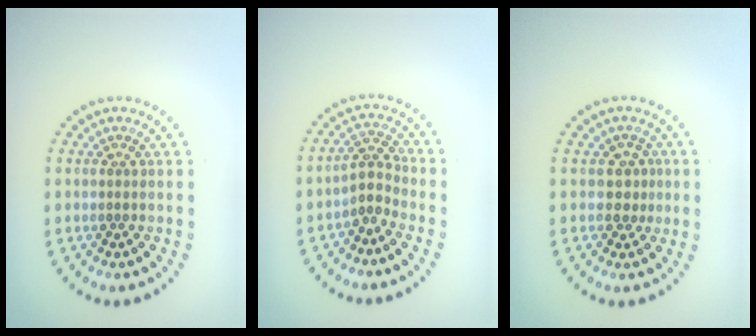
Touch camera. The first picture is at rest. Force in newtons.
{"total": 2.2, "press": 1.5, "slide": 1.5}
{"total": 1.8, "press": 1.5, "slide": 0.9}